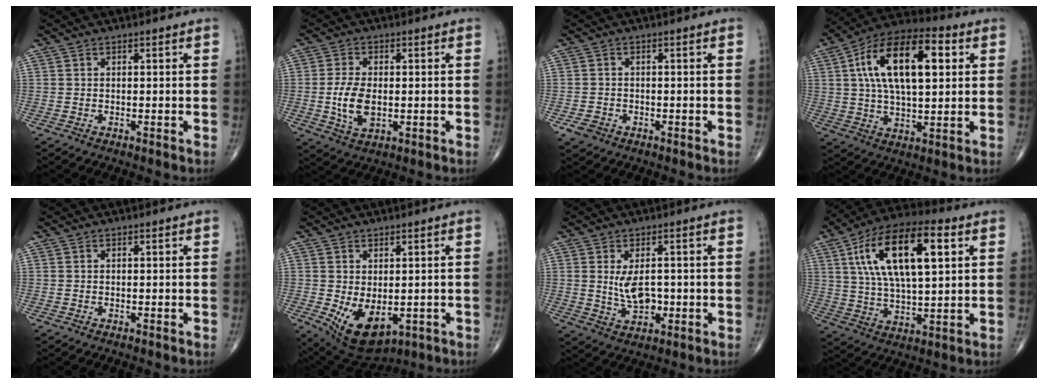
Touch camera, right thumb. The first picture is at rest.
{"total": 7.4, "force": [-0.6, 4.1, 6.1], "torque": [-0.118, -0.008, -0.008]}
{"total": 2.6, "force": [-1.3, 2.1, 1.0], "torque": [-0.016, 0.005, -0.020]}
{"total": 19.7, "force": [4.8, 9.2, 16.7], "torque": [-0.277, 0.015, 0.074]}
{"total": 0.0}
{"total": 9.9, "force": [-2.0, 5.9, 7.7], "torque": [-0.115, -0.009, -0.008]}
{"total": 6.1, "force": [0.1, 3.5, 5.0], "torque": [-0.077, -0.009, 0.011]}
{"total": 20.0, "force": [6.2, 8.2, 17.1], "torque": [-0.299, 0.005, 0.103]}